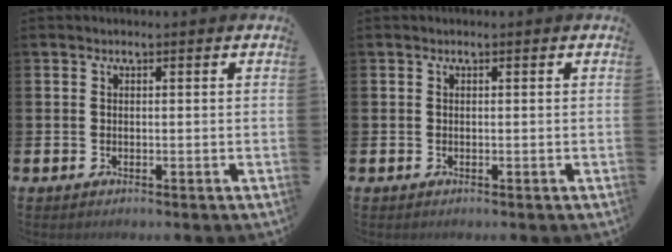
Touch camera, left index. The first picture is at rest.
{"total": 0.0}